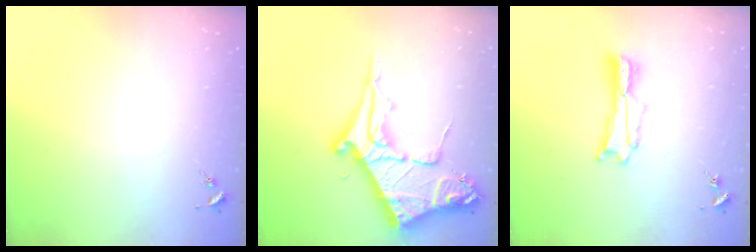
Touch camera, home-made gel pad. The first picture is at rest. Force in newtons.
{"total": 10.6, "press": 10.6, "slide": 1.2}
{"total": 3.0, "press": 3.0, "slide": 0.3}